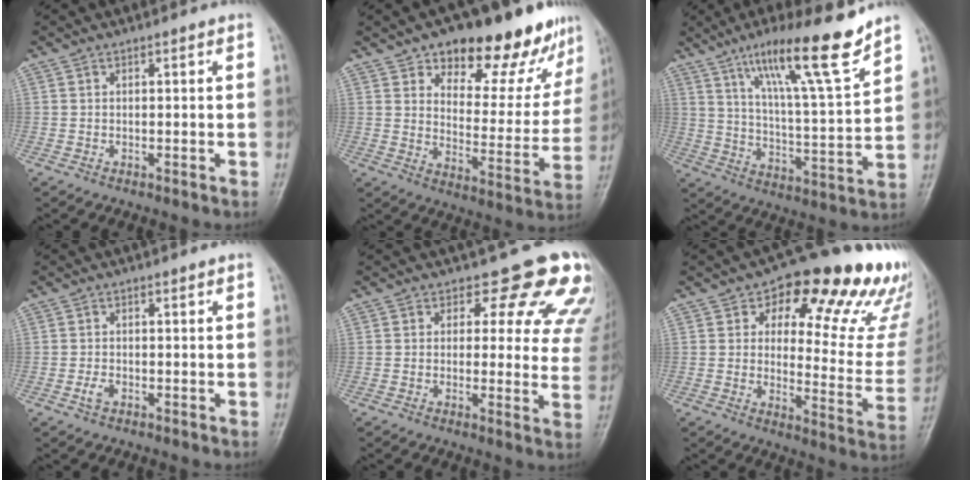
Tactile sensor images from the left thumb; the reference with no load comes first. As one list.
[{"total": 19.7, "force": [14.1, 9.0, 10.5], "torque": [-0.077, -0.074, 0.192]}, {"total": 17.0, "force": [11.7, 1.4, 12.3], "torque": [-0.189, -0.064, 0.195]}, {"total": 1.7, "force": [-0.7, 1.0, 1.1], "torque": [-0.023, 0.004, -0.014]}, {"total": 13.4, "force": [10.2, 6.7, 5.6], "torque": [0.000, -0.052, 0.083]}, {"total": 21.8, "force": [13.1, 9.4, 14.7], "torque": [-0.131, -0.065, 0.161]}]